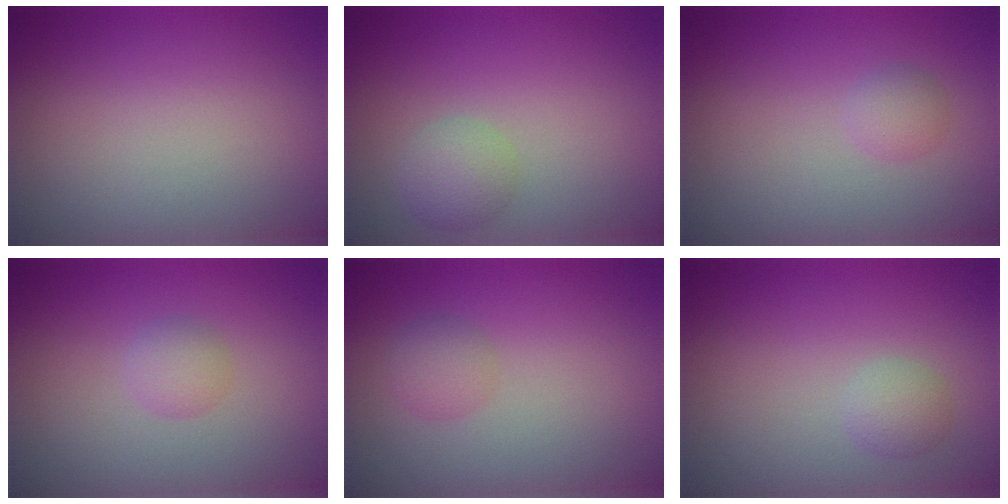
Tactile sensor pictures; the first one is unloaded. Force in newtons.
{"total": 2.1, "press": 2.1, "slide": 0.1}
{"total": 1.3, "press": 1.3, "slide": 0.0}
{"total": 1.5, "press": 1.5, "slide": 0.1}
{"total": 1.6, "press": 1.6, "slide": 0.1}
{"total": 1.6, "press": 1.6, "slide": 0.1}